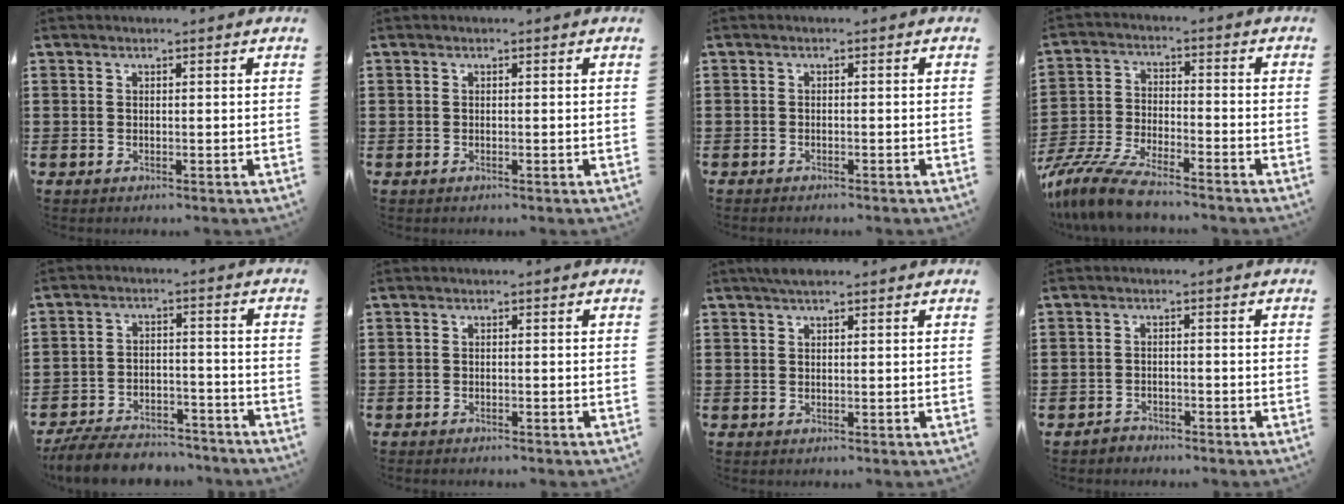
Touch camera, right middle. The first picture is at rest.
{"total": 0.0}
{"total": 0.8, "force": [-0.8, 0.1, 0.1], "torque": [-0.004, 0.000, -0.017]}
{"total": 8.3, "force": [-7.7, 1.0, 3.1], "torque": [-0.080, 0.003, -0.154]}
{"total": 7.4, "force": [-7.0, 1.5, 1.9], "torque": [-0.039, 0.015, -0.138]}
{"total": 0.8, "force": [-0.8, 0.1, 0.1], "torque": [-0.004, -0.001, -0.017]}
{"total": 1.2, "force": [0.8, 0.4, 0.8], "torque": [-0.017, 0.002, 0.015]}
{"total": 2.2, "force": [-2.1, 0.6, -0.2], "torque": [-0.003, 0.002, -0.047]}